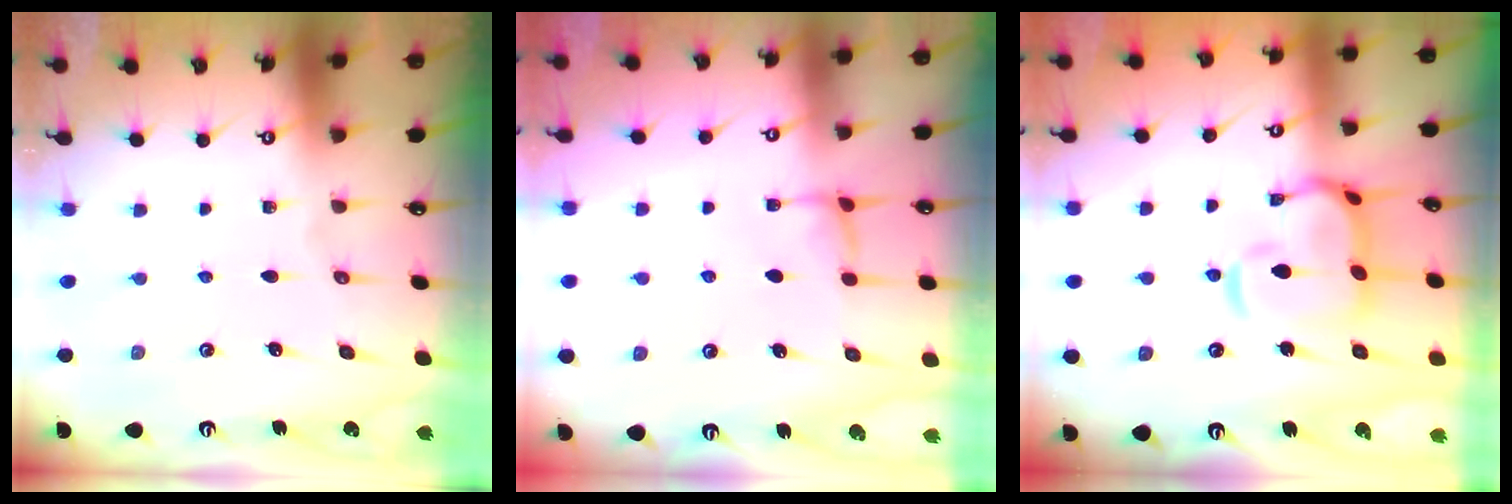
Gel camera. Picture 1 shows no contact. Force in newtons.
{"total": 1.2, "press": 0.9, "slide": 0.7}
{"total": 6.9, "press": 6.9, "slide": 0.7}